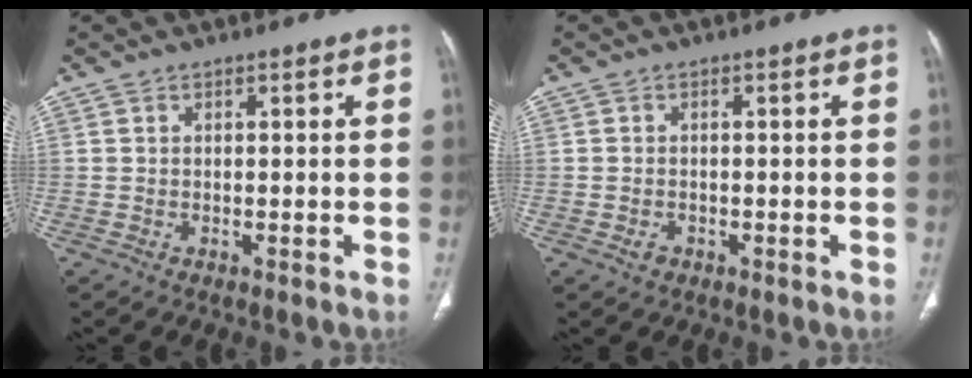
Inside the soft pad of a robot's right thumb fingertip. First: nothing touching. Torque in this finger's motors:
{"motor_torque": [-0.29, 0.05, -0.01, 0.43, -0.02]}